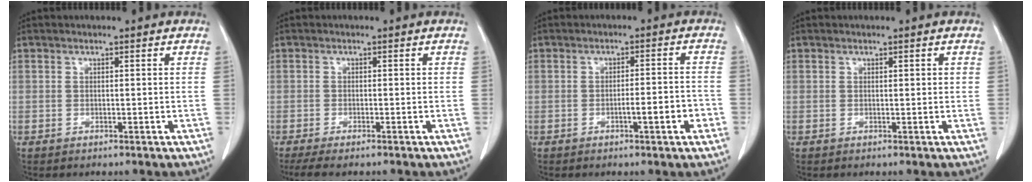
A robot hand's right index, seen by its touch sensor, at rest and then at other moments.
{"total": 4.8, "force": [-4.0, 0.7, 2.7], "torque": [-0.040, -0.012, -0.061]}
{"total": 4.3, "force": [-1.8, 0.3, 3.8], "torque": [-0.054, 0.001, -0.024]}
{"total": 0.6, "force": [0.2, 0.2, 0.5], "torque": [-0.009, 0.000, 0.004]}